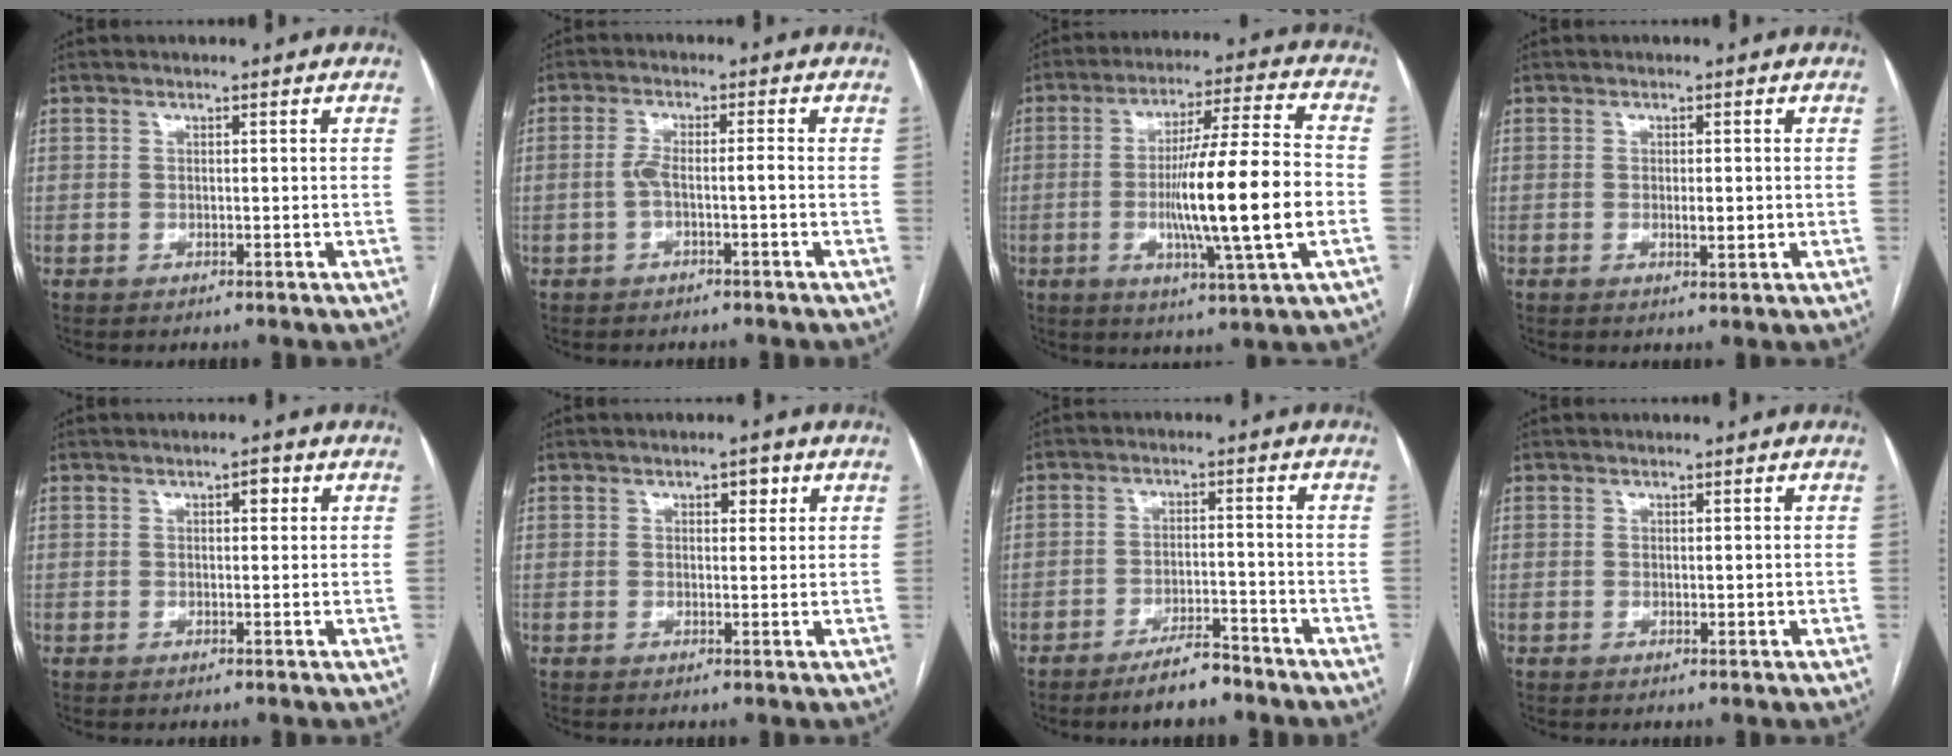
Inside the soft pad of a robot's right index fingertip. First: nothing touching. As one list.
[{"total": 3.0, "force": [-1.2, 0.0, 2.7], "torque": [-0.055, 0.012, -0.022]}, {"total": 16.6, "force": [-3.0, -0.5, 16.3], "torque": [-0.279, -0.006, -0.055]}, {"total": 1.9, "force": [-0.3, 0.3, 1.9], "torque": [-0.033, -0.002, -0.004]}, {"total": 1.6, "force": [0.6, 0.7, 1.3], "torque": [-0.019, 0.007, 0.008]}, {"total": 2.2, "force": [1.1, 1.1, 1.6], "torque": [-0.021, 0.006, 0.014]}, {"total": 5.5, "force": [-4.6, 1.2, 2.7], "torque": [-0.046, 0.000, -0.080]}, {"total": 0.6, "force": [-0.1, 0.2, 0.5], "torque": [-0.008, -0.002, 0.001]}]